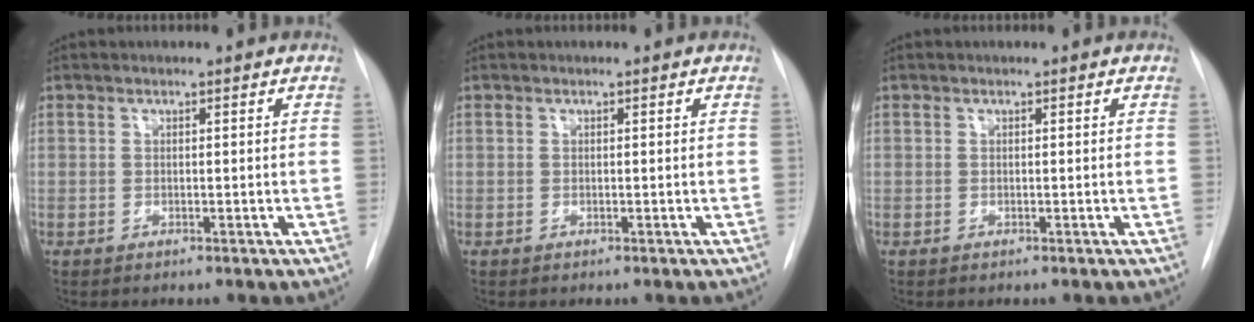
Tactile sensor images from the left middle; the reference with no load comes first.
{"total": 0.0}
{"total": 0.0}